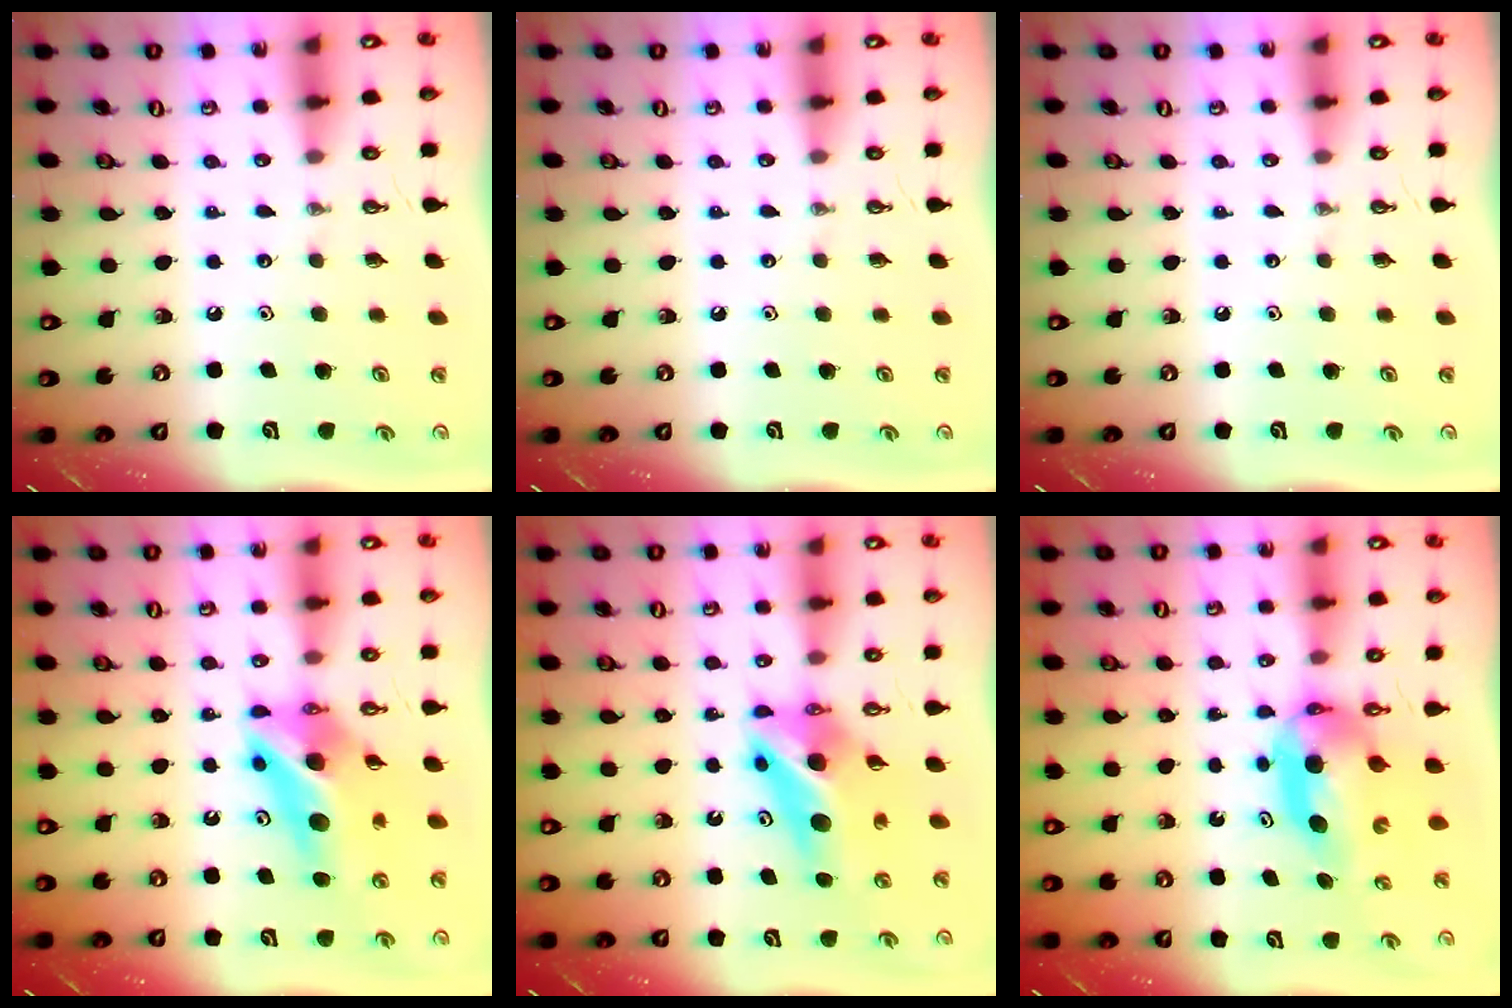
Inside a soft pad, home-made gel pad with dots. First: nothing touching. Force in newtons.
{"total": 0.0}
{"total": 0.0}
{"total": 13.4, "press": 13.4, "slide": 1.3}
{"total": 11.4, "press": 11.4, "slide": 1.0}
{"total": 6.5, "press": 6.1, "slide": 2.3}